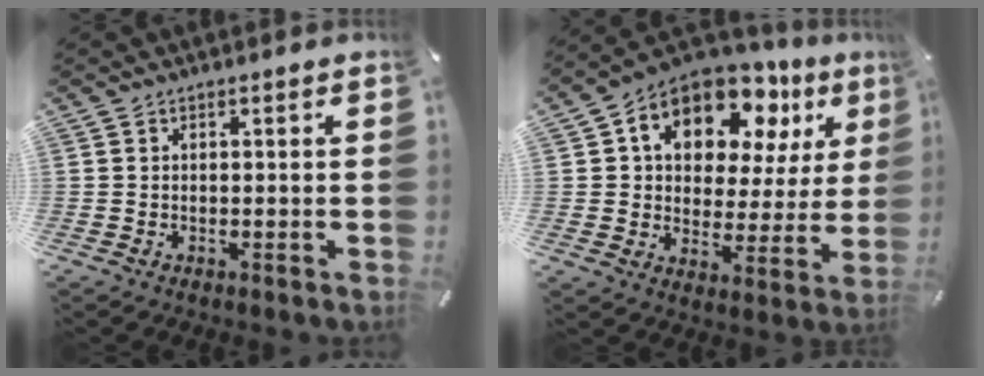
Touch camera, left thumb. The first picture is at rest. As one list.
[{"total": 14.8, "force": [9.1, 9.2, 7.3], "torque": [-0.127, -0.060, 0.160]}]